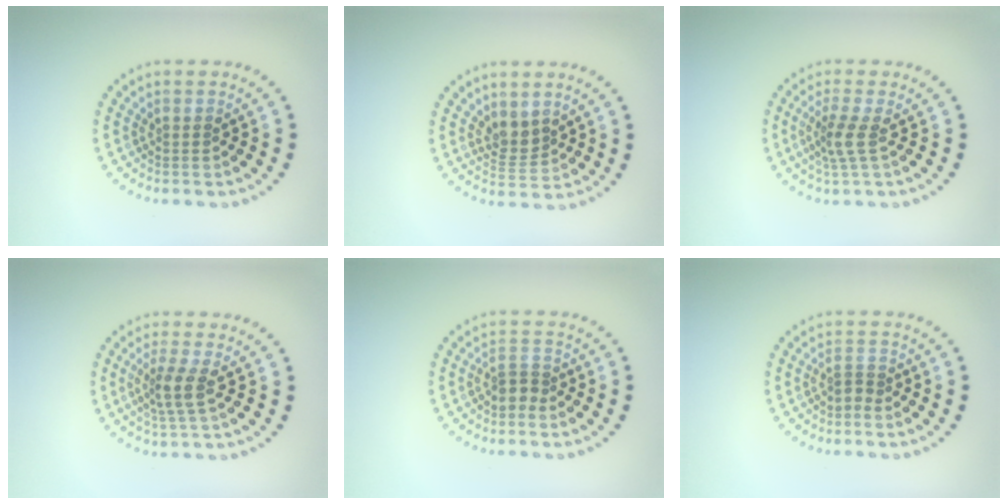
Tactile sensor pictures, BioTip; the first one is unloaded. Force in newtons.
{"total": 2.3, "press": 1.9, "slide": 1.2}
{"total": 2.4, "press": 1.8, "slide": 1.6}
{"total": 2.6, "press": 2.0, "slide": 1.7}
{"total": 2.0, "press": 1.5, "slide": 1.3}
{"total": 1.1, "press": 0.6, "slide": 0.9}